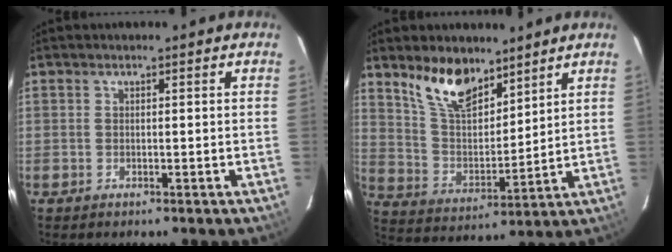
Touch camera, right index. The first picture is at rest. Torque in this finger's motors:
{"motor_torque": [0.61, 0.60, 0.42, 0.11]}